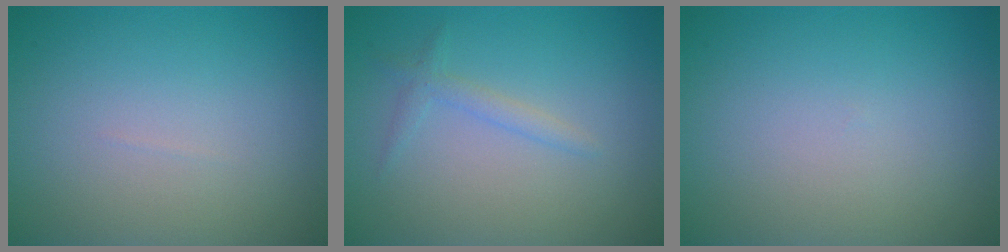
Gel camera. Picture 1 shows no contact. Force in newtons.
{"total": 1.3, "press": 1.3, "slide": 0.1}
{"total": 0.0}